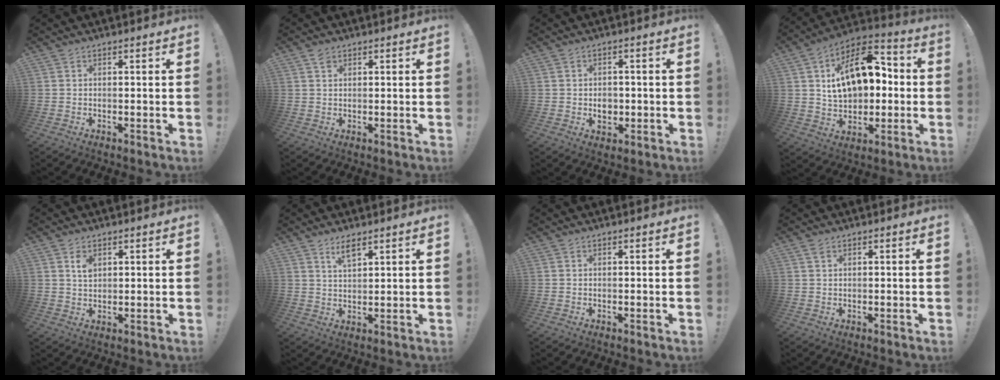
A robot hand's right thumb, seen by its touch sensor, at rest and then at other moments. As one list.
[{"total": 1.4, "force": [1.0, 0.9, 0.3], "torque": [0.009, -0.007, 0.016]}, {"total": 4.7, "force": [-1.0, 3.9, 2.4], "torque": [-0.030, 0.004, -0.017]}, {"total": 18.7, "force": [4.1, 11.8, 13.9], "torque": [-0.207, -0.005, 0.077]}, {"total": 3.2, "force": [1.6, 2.1, 1.8], "torque": [-0.017, -0.011, 0.024]}, {"total": 4.6, "force": [3.4, 1.5, 2.7], "torque": [-0.047, -0.016, 0.059]}, {"total": 0.0}, {"total": 0.8, "force": [0.6, 0.5, 0.4], "torque": [-0.001, -0.002, 0.009]}]